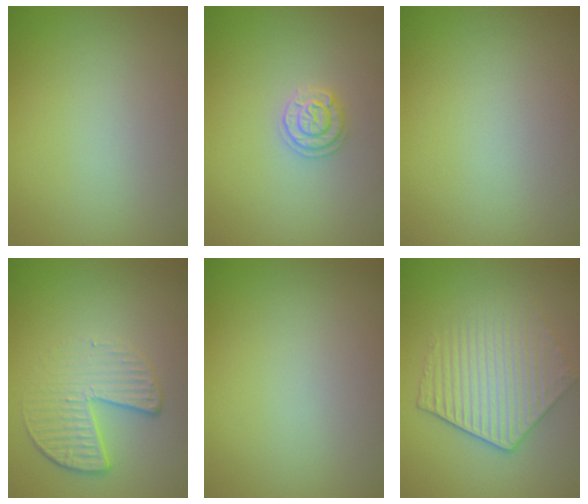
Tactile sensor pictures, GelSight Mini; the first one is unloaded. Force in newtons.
{"total": 1.9, "press": 1.9, "slide": 0.2}
{"total": 0.0}
{"total": 4.4, "press": 2.9, "slide": 3.3}
{"total": 0.0}
{"total": 5.0, "press": 4.0, "slide": 3.1}